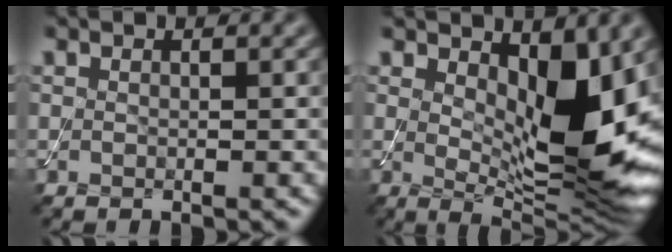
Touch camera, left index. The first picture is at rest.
{"total": 9.3, "force": [1.8, 3.9, 8.3], "torque": [-0.127, -0.016, 0.035]}